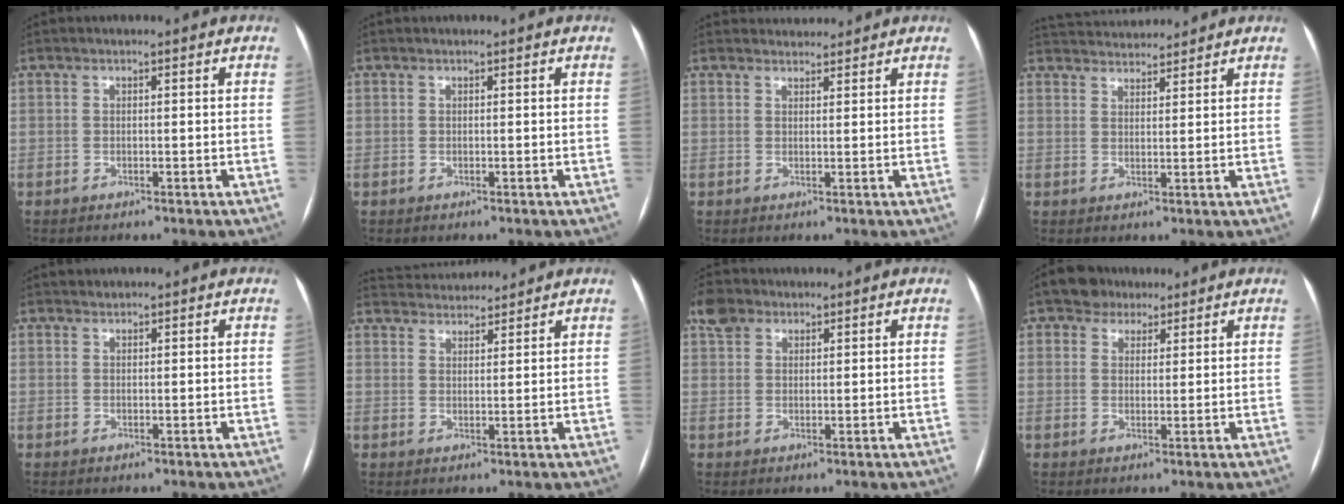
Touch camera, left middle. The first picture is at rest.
{"total": 0.0}
{"total": 3.2, "force": [3.1, 0.8, 0.0], "torque": [-0.001, 0.020, 0.046]}
{"total": 8.6, "force": [8.3, 1.2, 1.8], "torque": [-0.035, 0.028, 0.128]}
{"total": 0.5, "force": [0.5, 0.0, -0.2], "torque": [-0.003, 0.004, 0.009]}
{"total": 7.3, "force": [7.1, 0.9, 1.1], "torque": [-0.024, 0.027, 0.111]}
{"total": 3.9, "force": [2.5, 2.6, 1.4], "torque": [-0.035, 0.020, 0.051]}
{"total": 4.1, "force": [2.9, 2.8, 0.6], "torque": [-0.010, 0.016, 0.045]}